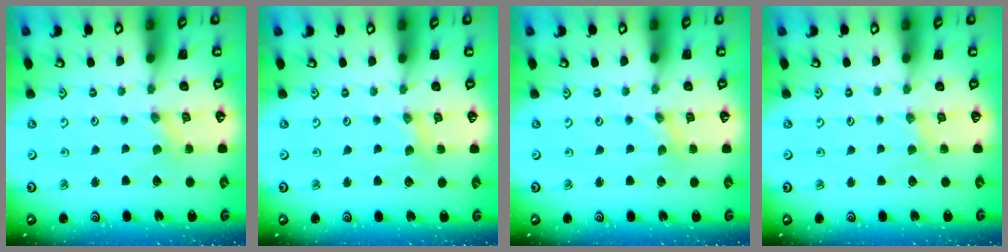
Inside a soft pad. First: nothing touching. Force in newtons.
{"total": 1.5, "press": 1.5, "slide": 0.3}
{"total": 0.0}
{"total": 2.3, "press": 2.2, "slide": 0.5}